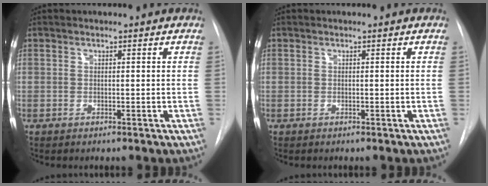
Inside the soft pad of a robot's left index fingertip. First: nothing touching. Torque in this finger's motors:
{"motor_torque": [0.00, 0.00, -0.02, 0.00]}